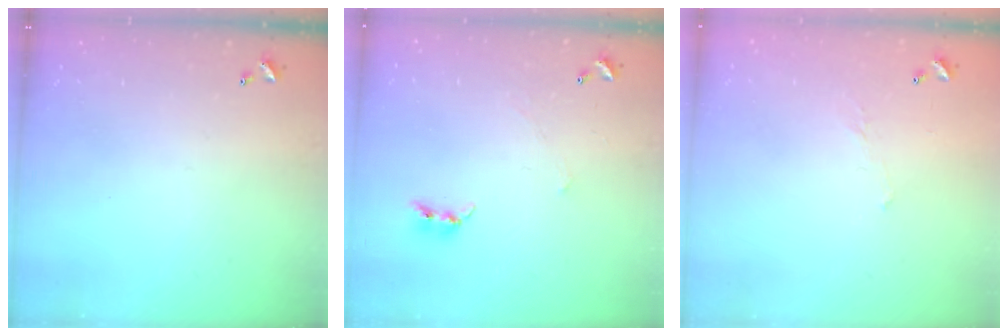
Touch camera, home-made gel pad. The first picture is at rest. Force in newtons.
{"total": 2.4, "press": 2.3, "slide": 0.4}
{"total": 5.4, "press": 5.4, "slide": 0.8}